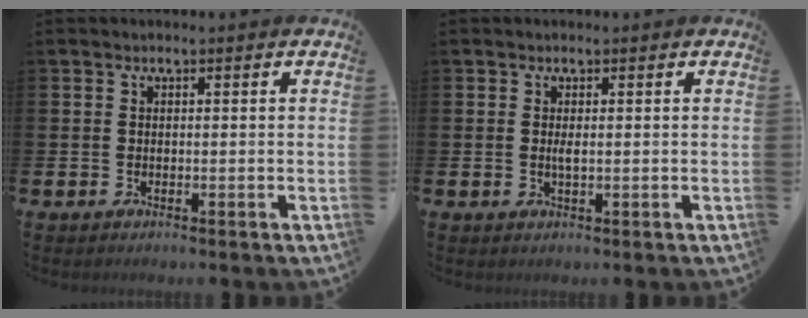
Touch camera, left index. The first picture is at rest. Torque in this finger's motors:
{"motor_torque": [0.30, 0.04, 0.04, 0.07]}